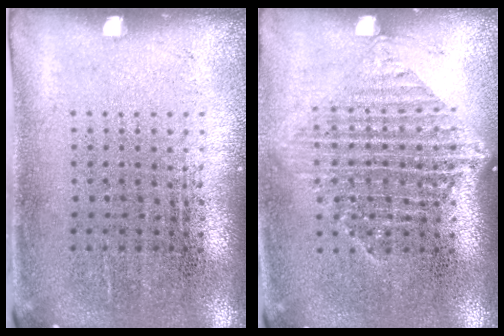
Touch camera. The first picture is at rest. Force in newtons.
{"total": 1.4, "press": 1.2, "slide": 0.7}